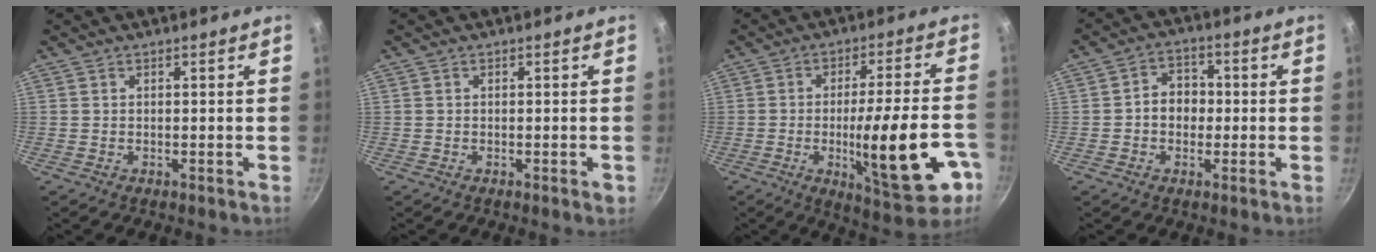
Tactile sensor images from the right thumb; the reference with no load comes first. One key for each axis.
{"total": 1.1, "fx": -0.5, "fy": 0.3, "fz": 1.0, "tx": -0.014, "ty": 0.002, "tz": -0.009}
{"total": 19.8, "fx": -6.3, "fy": 5.3, "fz": 18.0, "tx": -0.239, "ty": 0.020, "tz": -0.079}
{"total": 6.0, "fx": -0.5, "fy": 4.9, "fz": 3.4, "tx": -0.020, "ty": 0.016, "tz": -0.014}